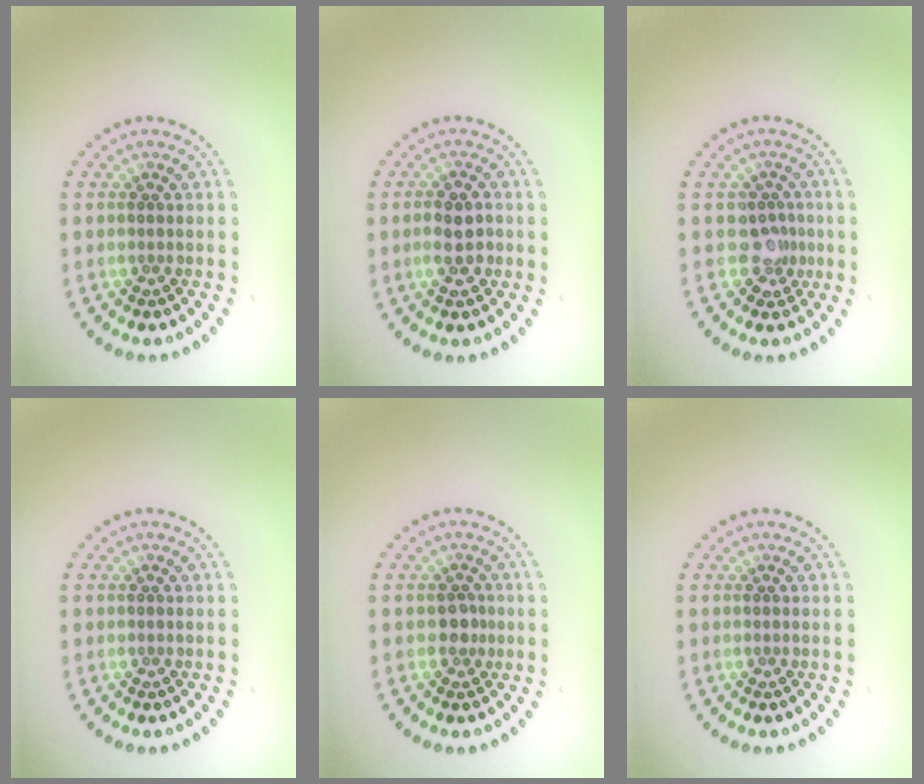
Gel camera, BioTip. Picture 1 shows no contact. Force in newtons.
{"total": 2.6, "press": 2.6, "slide": 0.6}
{"total": 2.1, "press": 1.5, "slide": 1.4}
{"total": 0.0}
{"total": 1.5, "press": 1.1, "slide": 1.0}
{"total": 0.0}